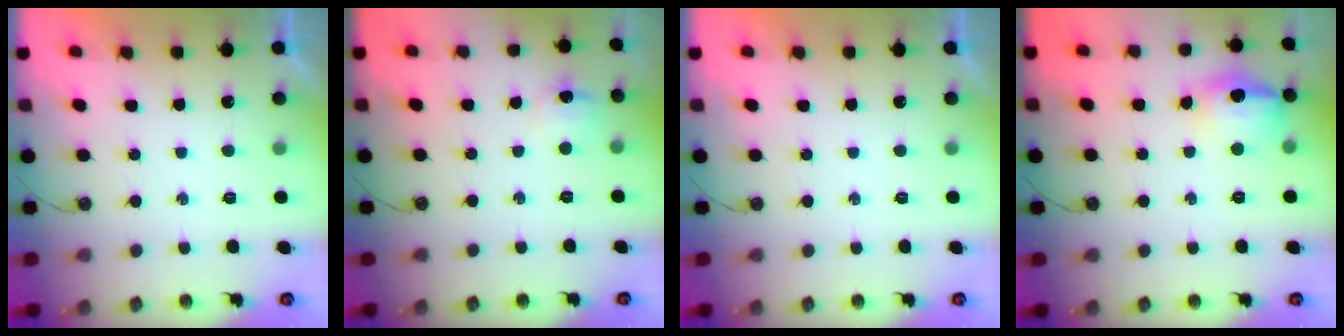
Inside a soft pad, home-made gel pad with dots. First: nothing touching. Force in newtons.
{"total": 6.5, "press": 6.4, "slide": 0.6}
{"total": 0.0}
{"total": 14.0, "press": 13.9, "slide": 1.5}